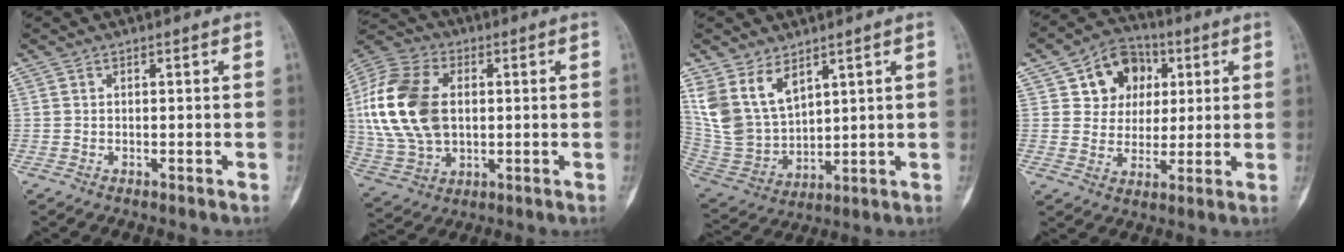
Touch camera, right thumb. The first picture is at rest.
{"total": 20.0, "force": [2.4, 13.3, 14.8], "torque": [-0.302, 0.005, 0.048]}
{"total": 12.6, "force": [6.9, 7.5, 7.4], "torque": [-0.129, -0.029, 0.164]}
{"total": 11.7, "force": [4.3, 9.5, 5.3], "torque": [-0.032, -0.007, 0.068]}